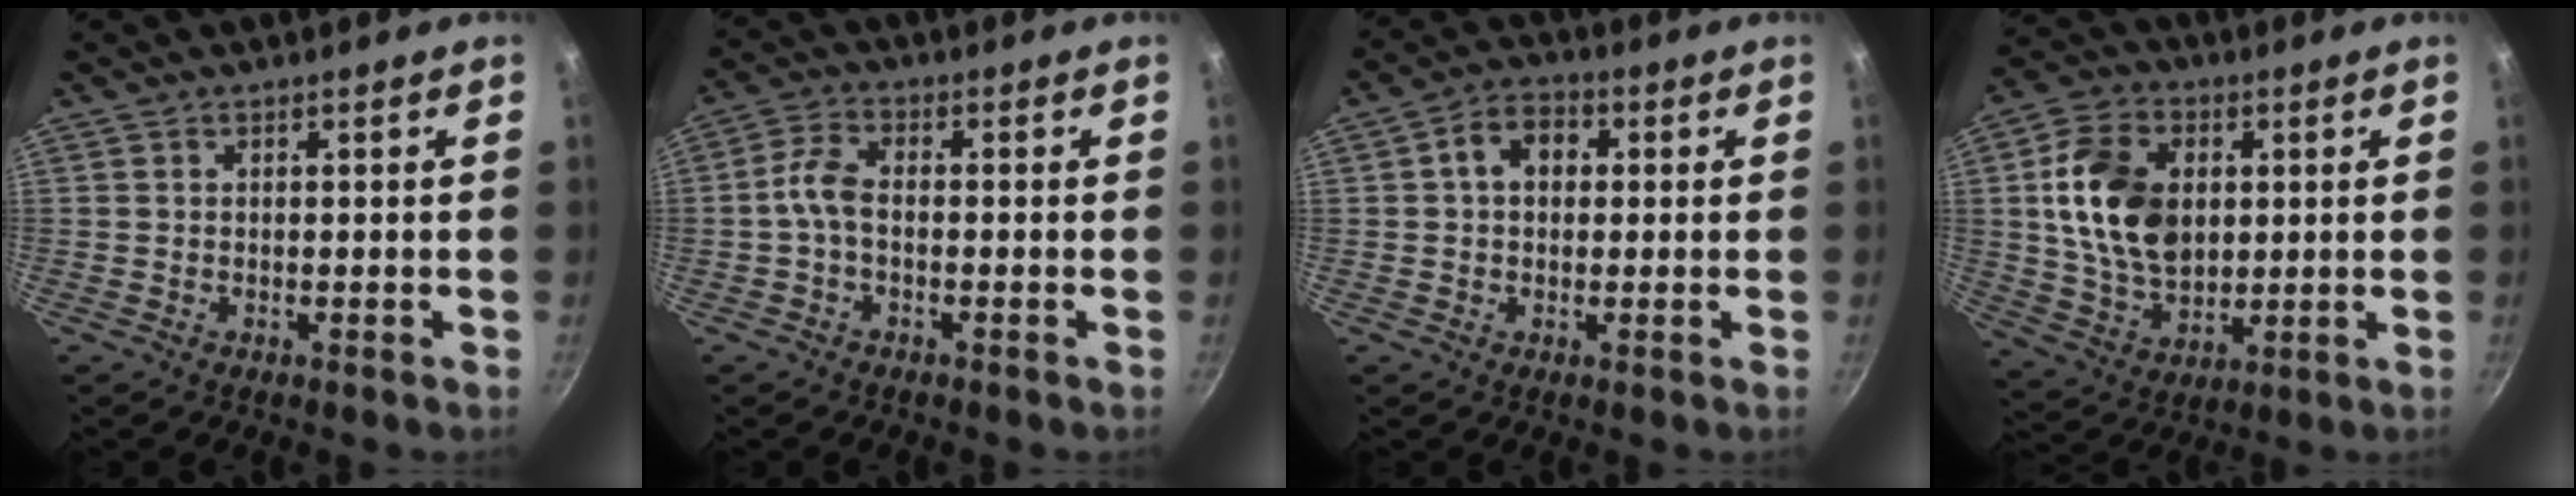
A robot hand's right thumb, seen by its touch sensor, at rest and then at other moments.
{"total": 4.7, "force": [-1.1, 2.6, 3.8], "torque": [-0.080, 0.024, -0.030]}
{"total": 6.6, "force": [1.2, 4.9, 4.2], "torque": [-0.045, 0.014, 0.008]}
{"total": 16.1, "force": [2.5, 11.2, 11.3], "torque": [-0.187, -0.004, 0.048]}